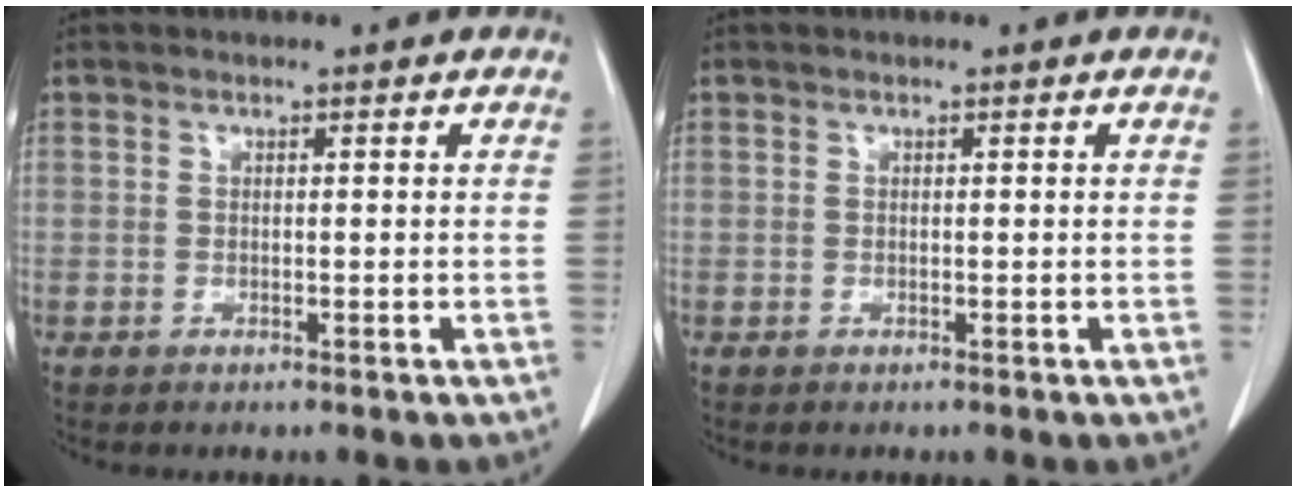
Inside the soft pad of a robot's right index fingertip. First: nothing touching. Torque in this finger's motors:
{"motor_torque": [0.00, 0.00, 0.00, 0.00]}